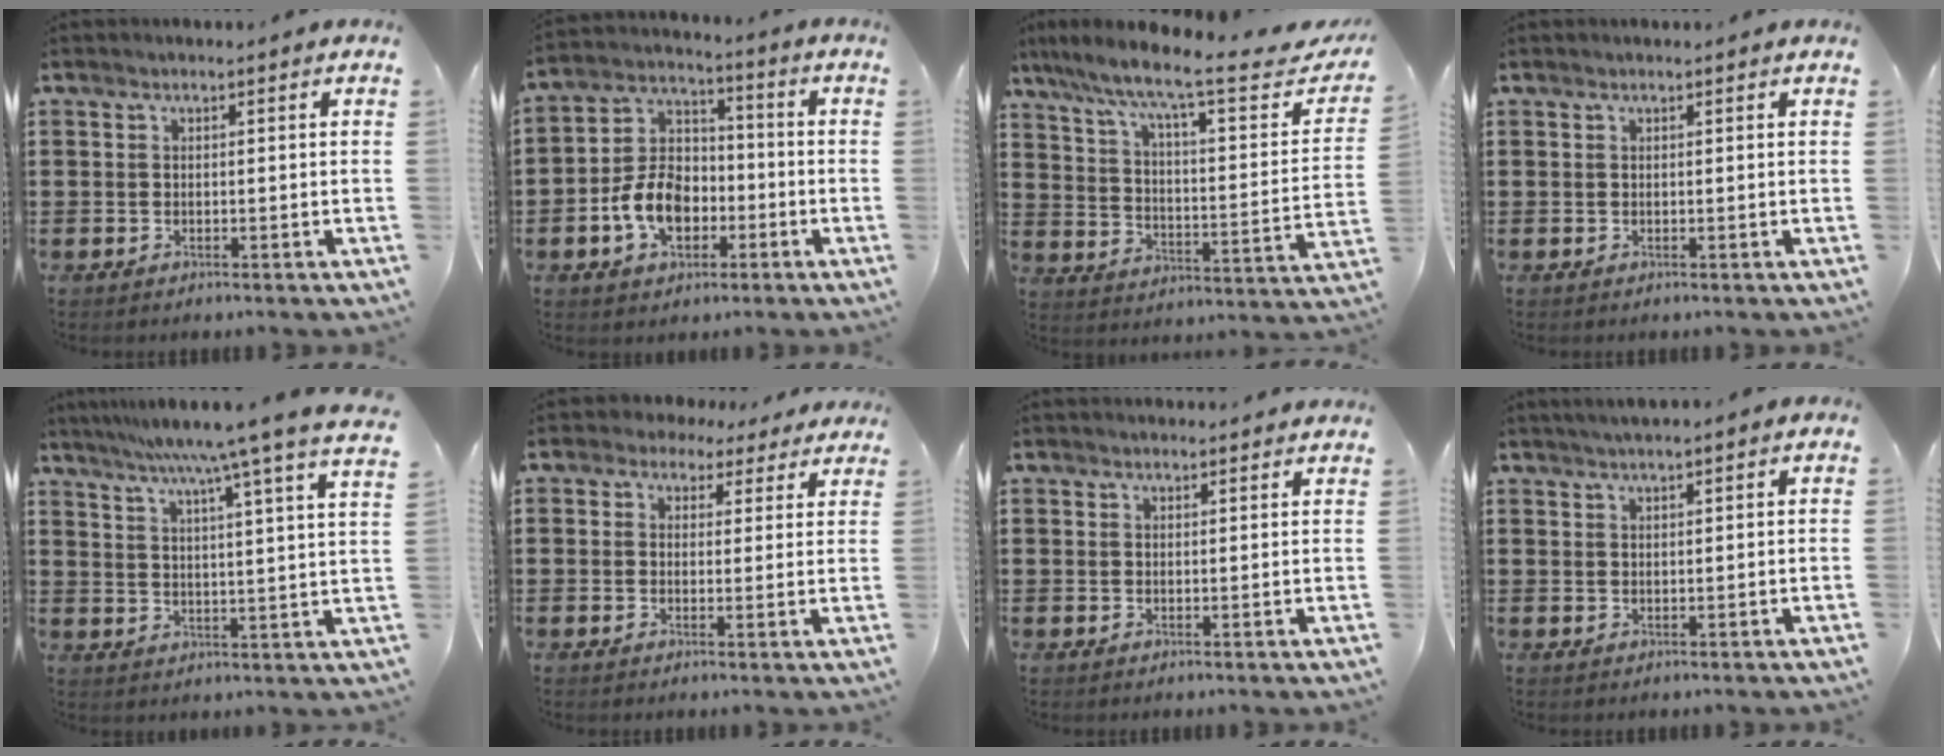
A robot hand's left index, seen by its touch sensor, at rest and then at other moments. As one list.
[{"total": 9.4, "force": [-3.3, 6.5, 5.9], "torque": [-0.146, 0.014, -0.066]}, {"total": 8.7, "force": [6.5, 0.5, 5.7], "torque": [-0.128, -0.048, 0.096]}, {"total": 0.0}, {"total": 8.3, "force": [7.1, -1.8, 4.0], "torque": [-0.096, -0.049, 0.111]}, {"total": 2.8, "force": [2.1, 1.8, 0.4], "torque": [-0.022, 0.002, 0.038]}, {"total": 1.4, "force": [1.4, 0.2, 0.0], "torque": [-0.003, 0.001, 0.027]}, {"total": 1.4, "force": [1.2, -0.1, 0.7], "torque": [-0.013, 0.002, 0.022]}]